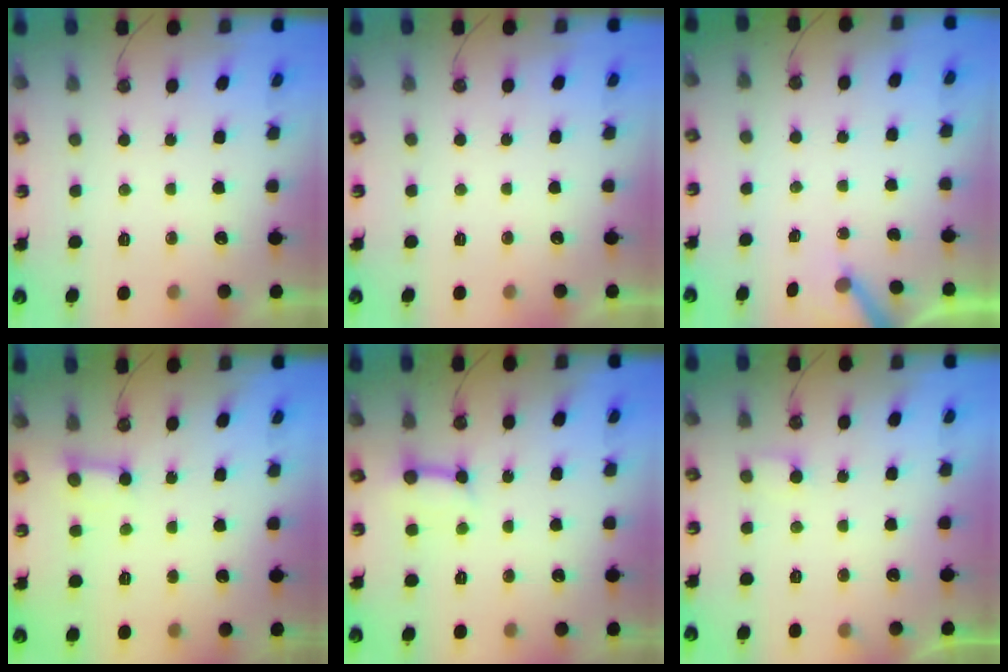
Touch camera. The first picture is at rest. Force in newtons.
{"total": 0.0}
{"total": 3.7, "press": 3.7, "slide": 0.3}
{"total": 3.0, "press": 3.0, "slide": 0.2}
{"total": 7.3, "press": 7.2, "slide": 0.8}
{"total": 5.6, "press": 5.6, "slide": 0.4}